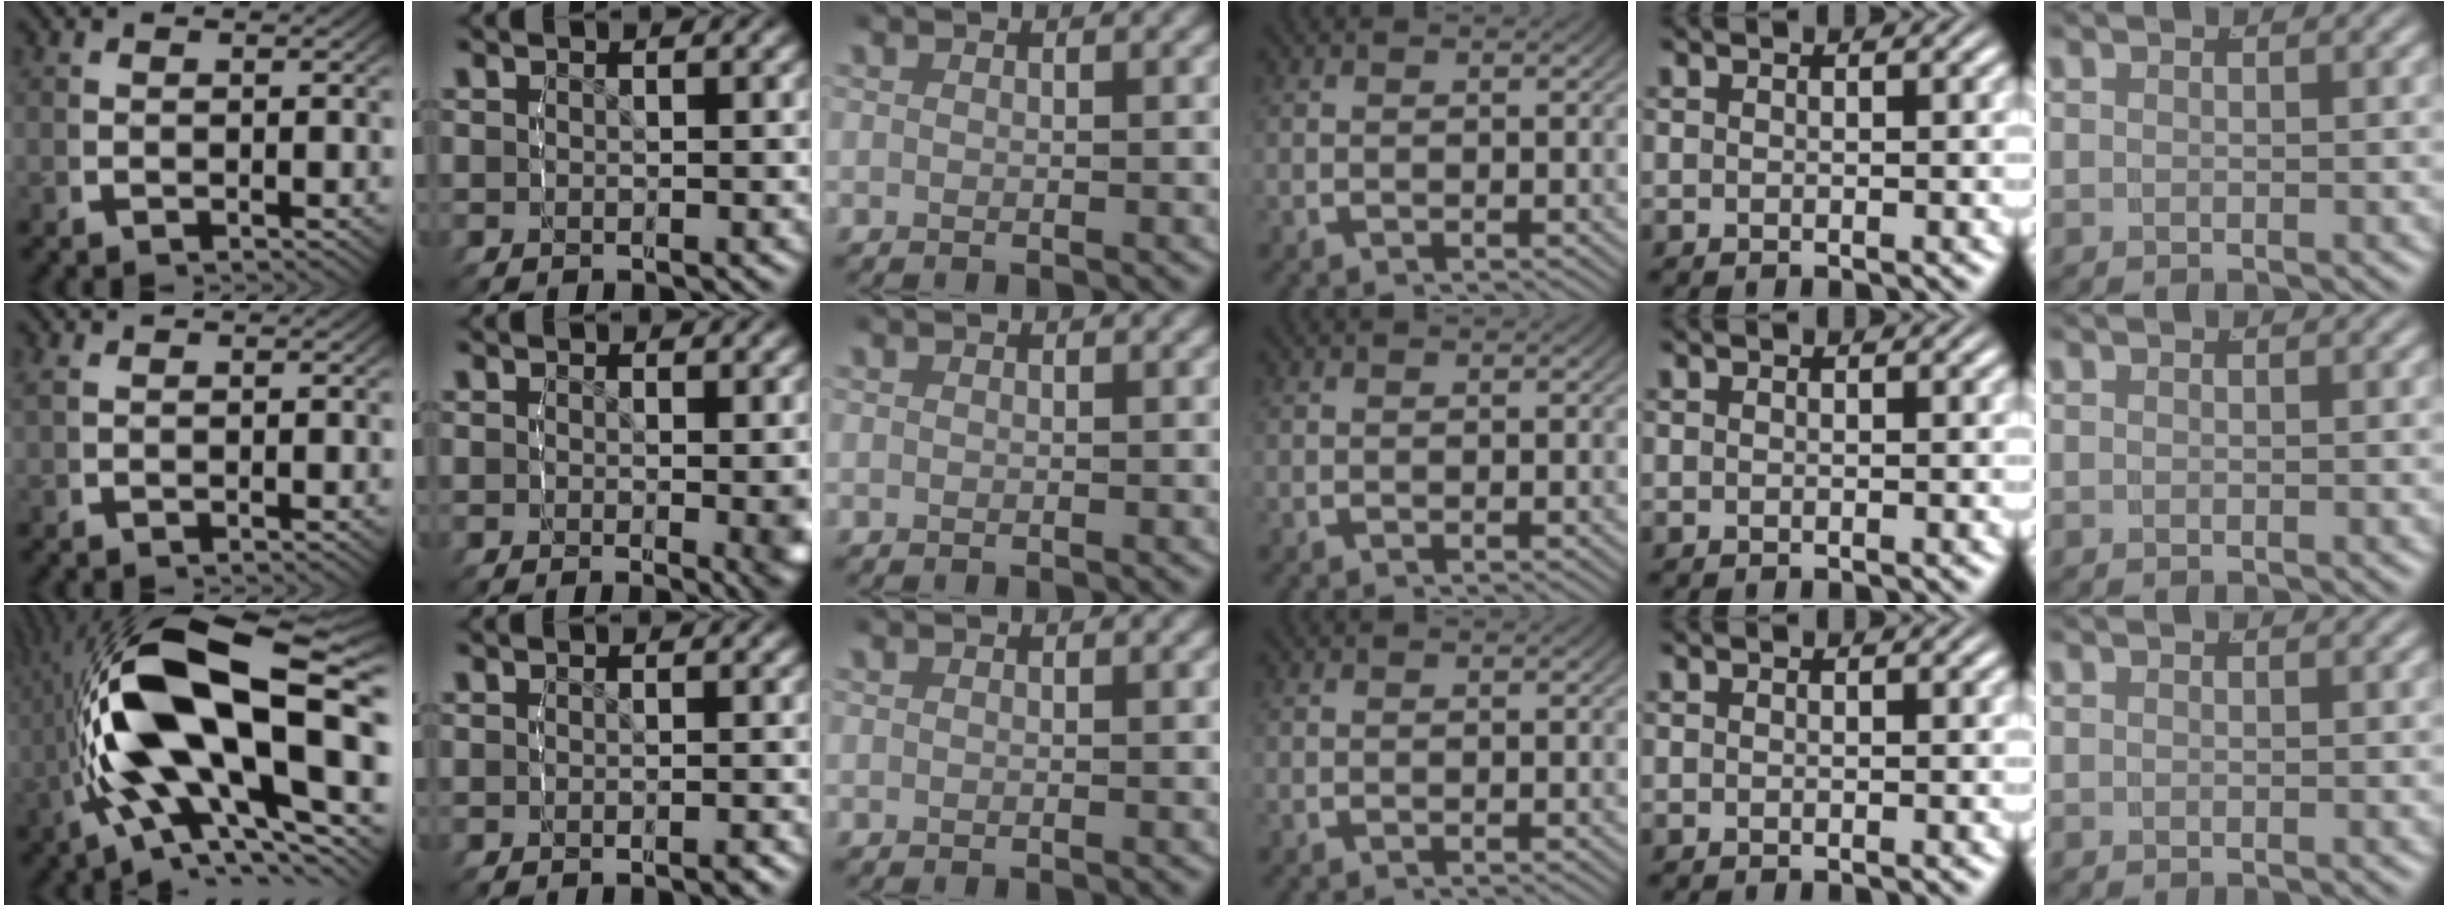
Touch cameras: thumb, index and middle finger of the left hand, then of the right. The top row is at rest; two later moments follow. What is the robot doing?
{"motion": "lift_and_place", "object": "button"}